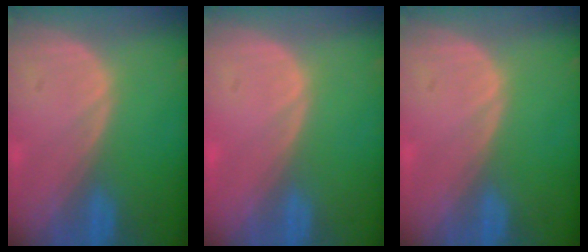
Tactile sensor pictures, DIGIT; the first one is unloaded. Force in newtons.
{"total": 0.7, "press": 0.0, "slide": 0.7}
{"total": 0.0}